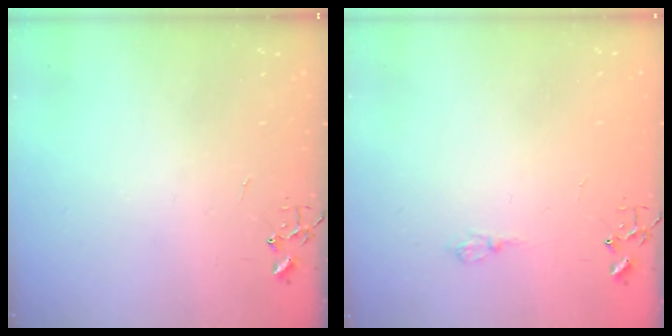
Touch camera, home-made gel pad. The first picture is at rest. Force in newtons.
{"total": 6.5, "press": 6.4, "slide": 0.8}